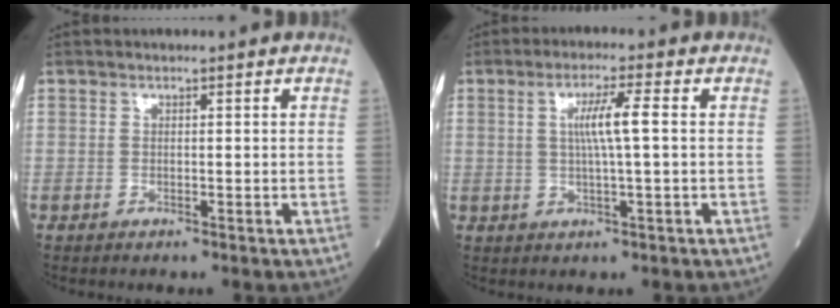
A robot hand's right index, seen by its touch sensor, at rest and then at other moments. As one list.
[{"total": 5.1, "force": [0.7, -0.2, 5.1], "torque": [-0.093, 0.003, 0.014]}]